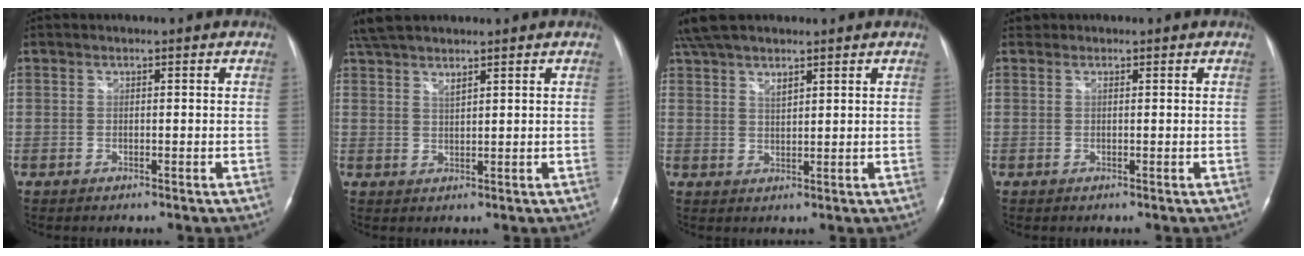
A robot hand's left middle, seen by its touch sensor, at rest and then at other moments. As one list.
[{"total": 6.5, "force": [5.6, 0.6, 3.4], "torque": [-0.070, 0.022, 0.104]}, {"total": 8.0, "force": [6.3, 1.8, 4.6], "torque": [-0.089, 0.024, 0.116]}, {"total": 0.5, "force": [0.4, 0.3, 0.2], "torque": [-0.007, 0.003, 0.003]}]